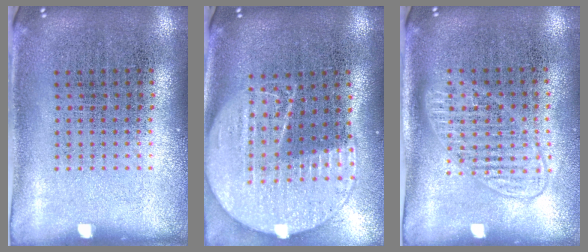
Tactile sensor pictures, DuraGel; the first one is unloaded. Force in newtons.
{"total": 2.2, "press": 1.9, "slide": 1.0}
{"total": 1.5, "press": 1.3, "slide": 0.7}